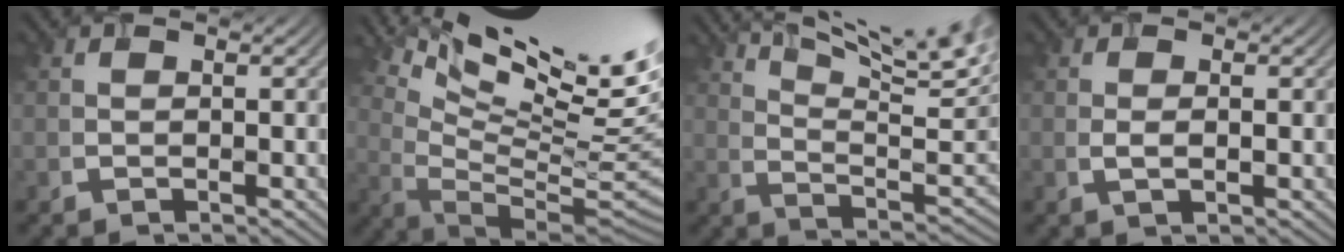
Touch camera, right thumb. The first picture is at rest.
{"total": 16.0, "force": [10.1, 3.3, 12.0], "torque": [-0.201, -0.003, 0.161]}
{"total": 14.8, "force": [8.1, 4.2, 11.7], "torque": [-0.205, 0.011, 0.121]}
{"total": 1.0, "force": [0.0, 0.4, 1.0], "torque": [-0.017, -0.003, -0.001]}